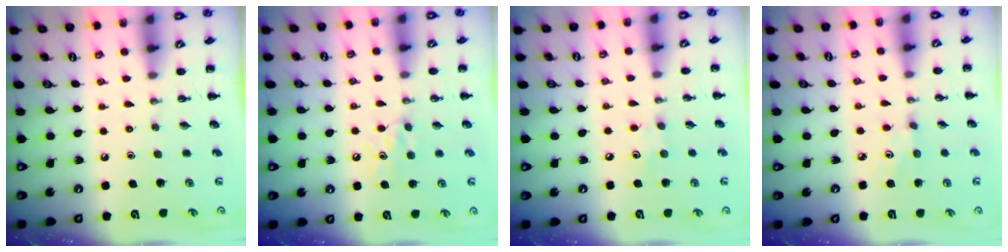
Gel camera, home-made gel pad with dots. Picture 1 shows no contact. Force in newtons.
{"total": 6.0, "press": 5.8, "slide": 1.5}
{"total": 4.3, "press": 4.2, "slide": 1.1}
{"total": 2.8, "press": 2.7, "slide": 0.7}